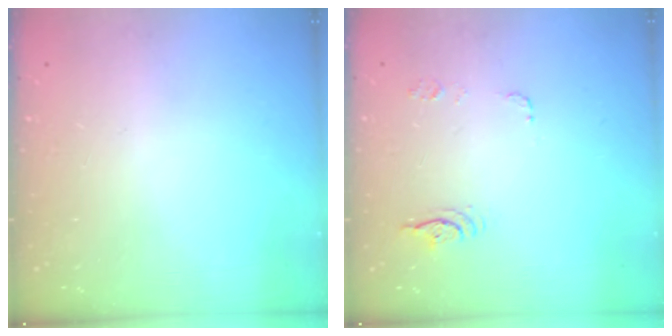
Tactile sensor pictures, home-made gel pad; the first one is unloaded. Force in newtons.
{"total": 6.0, "press": 6.0, "slide": 0.4}